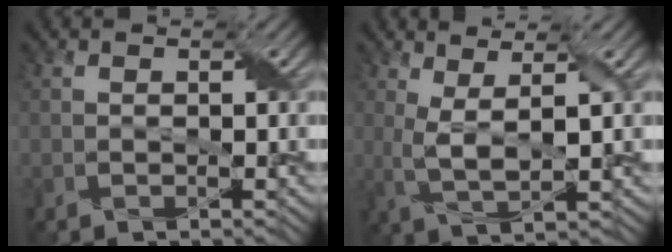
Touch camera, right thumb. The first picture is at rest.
{"total": 4.6, "force": [1.4, 1.1, 4.3], "torque": [-0.102, -0.001, 0.027]}